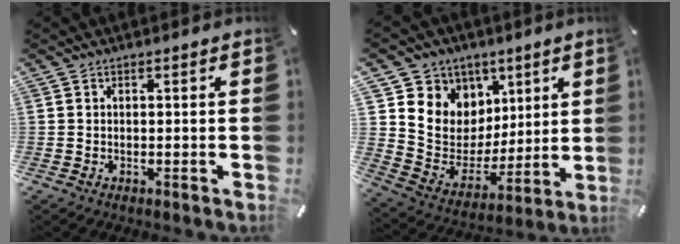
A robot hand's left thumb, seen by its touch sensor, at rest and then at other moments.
{"total": 10.7, "force": [3.1, 10.3, 0.2], "torque": [-0.009, -0.046, 0.071]}